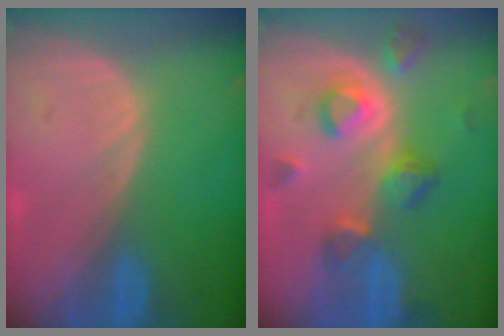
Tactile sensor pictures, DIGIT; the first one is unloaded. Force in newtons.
{"total": 7.0, "press": 6.9, "slide": 1.2}